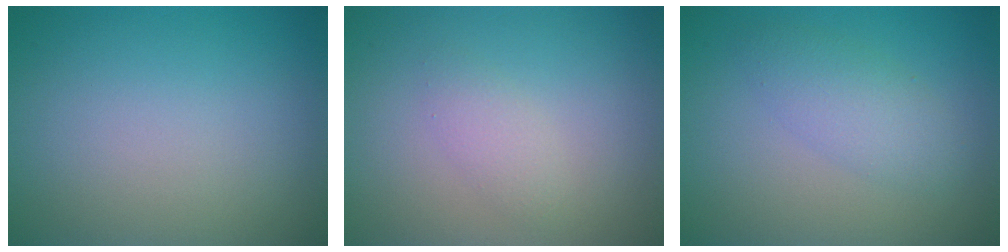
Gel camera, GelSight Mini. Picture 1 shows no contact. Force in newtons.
{"total": 1.6, "press": 1.6, "slide": 0.1}
{"total": 2.8, "press": 2.8, "slide": 0.1}